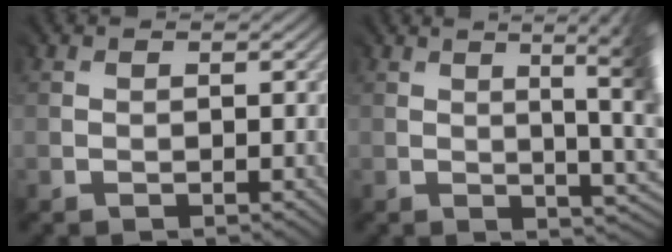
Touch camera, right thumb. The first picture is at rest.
{"total": 8.9, "force": [1.1, 2.4, 8.5], "torque": [-0.073, 0.025, 0.013]}